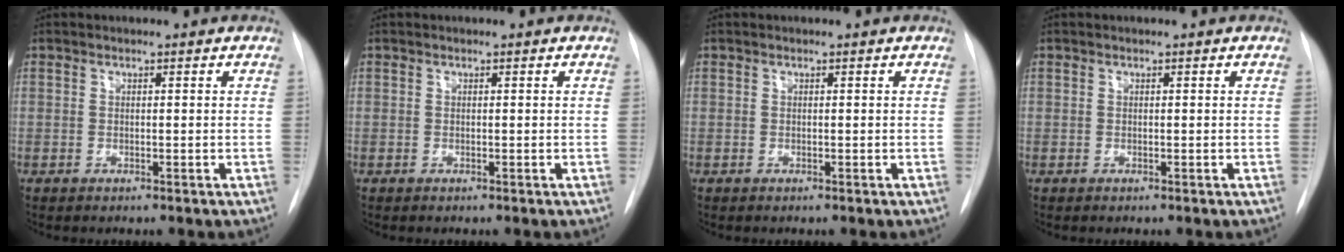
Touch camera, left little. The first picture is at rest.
{"total": 0.0}
{"total": 0.0}
{"total": 0.0}